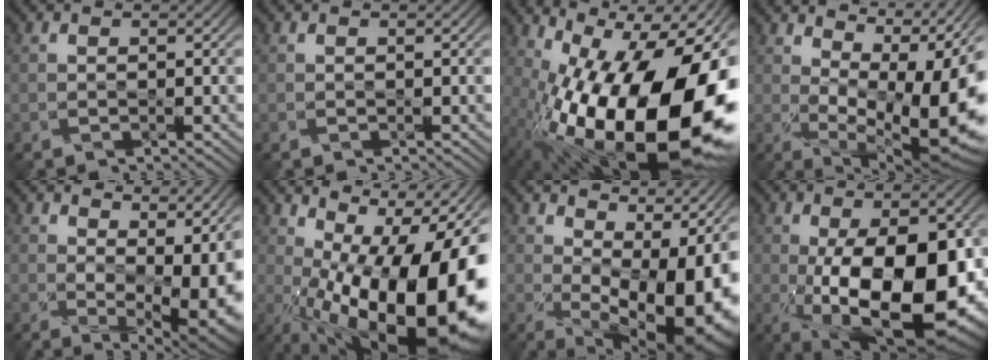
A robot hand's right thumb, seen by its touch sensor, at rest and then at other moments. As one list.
[{"total": 0.0}, {"total": 19.2, "force": [-4.8, 9.1, 16.2], "torque": [-0.262, -0.017, -0.072]}, {"total": 11.4, "force": [1.2, 6.0, 9.6], "torque": [-0.134, -0.020, 0.050]}, {"total": 10.3, "force": [0.7, 5.9, 8.4], "torque": [-0.108, -0.021, 0.046]}, {"total": 18.7, "force": [-2.9, 9.7, 15.7], "torque": [-0.200, -0.008, -0.034]}, {"total": 13.6, "force": [0.5, 8.4, 10.7], "torque": [-0.130, -0.033, 0.051]}, {"total": 17.1, "force": [-3.7, 8.7, 14.3], "torque": [-0.214, -0.036, -0.041]}]